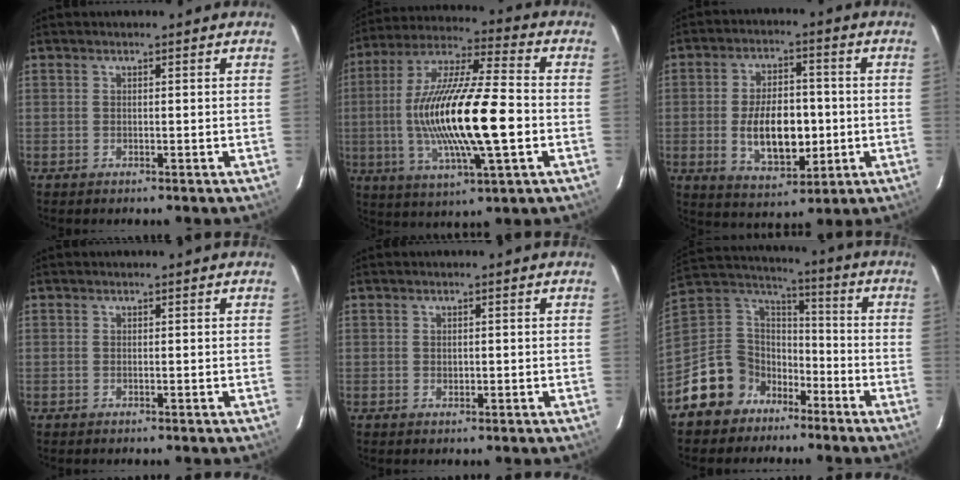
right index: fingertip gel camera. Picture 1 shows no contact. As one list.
[{"total": 22.0, "force": [-2.8, 4.1, 21.4], "torque": [-0.407, -0.007, -0.053]}, {"total": 12.9, "force": [-1.7, 6.8, 10.9], "torque": [-0.198, 0.004, -0.014]}, {"total": 0.0}, {"total": 1.0, "force": [0.0, 0.8, 0.6], "torque": [-0.009, 0.002, 0.001]}, {"total": 13.0, "force": [-8.1, 9.9, 2.1], "torque": [-0.069, 0.056, -0.143]}]